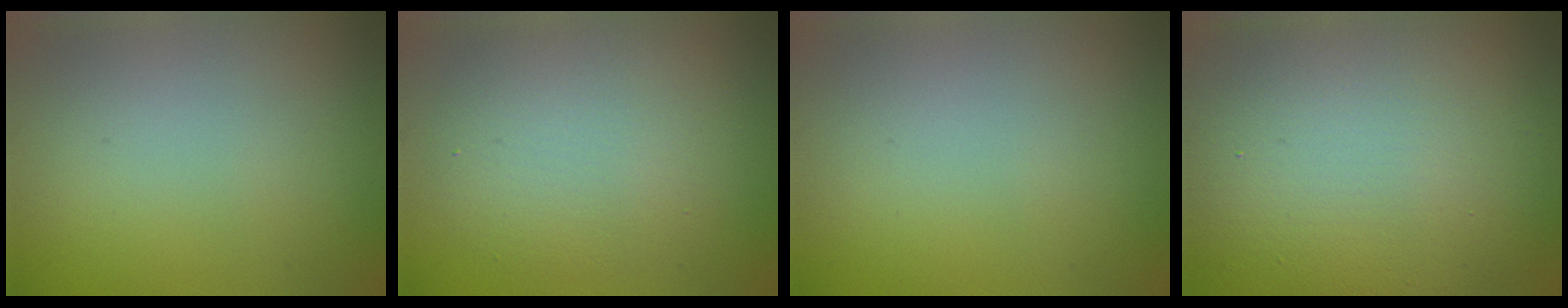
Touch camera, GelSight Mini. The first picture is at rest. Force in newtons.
{"total": 5.5, "press": 5.5, "slide": 0.2}
{"total": 0.0}
{"total": 16.1, "press": 16.1, "slide": 0.9}